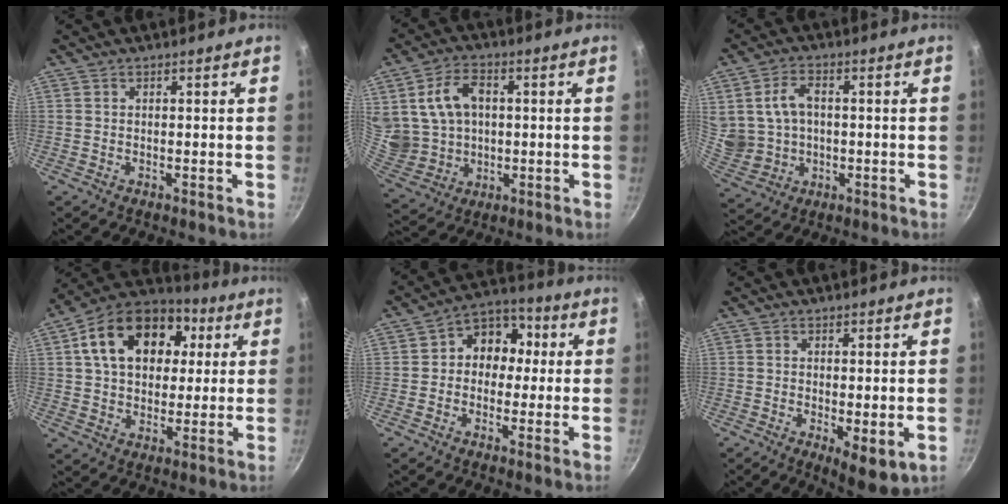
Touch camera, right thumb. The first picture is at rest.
{"total": 15.0, "force": [2.8, 11.6, 9.1], "torque": [-0.167, 0.000, 0.068]}
{"total": 10.9, "force": [1.2, 8.5, 6.7], "torque": [-0.113, 0.004, 0.037]}
{"total": 20.2, "force": [5.8, 14.2, 13.1], "torque": [-0.206, 0.018, 0.084]}
{"total": 9.9, "force": [0.8, 8.3, 5.3], "torque": [-0.023, 0.024, -0.008]}
{"total": 6.2, "force": [-1.0, 2.2, 5.7], "torque": [-0.077, -0.017, -0.006]}